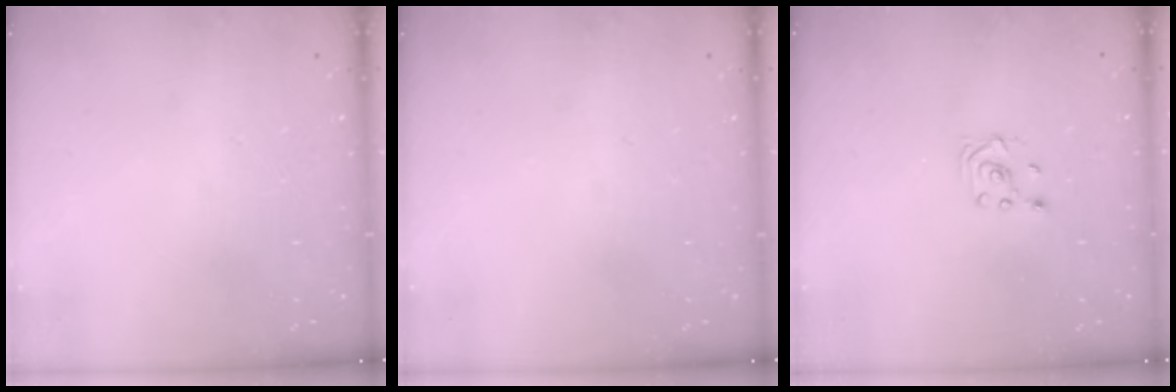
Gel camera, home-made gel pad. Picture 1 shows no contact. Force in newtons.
{"total": 0.0}
{"total": 1.6, "press": 1.4, "slide": 0.9}